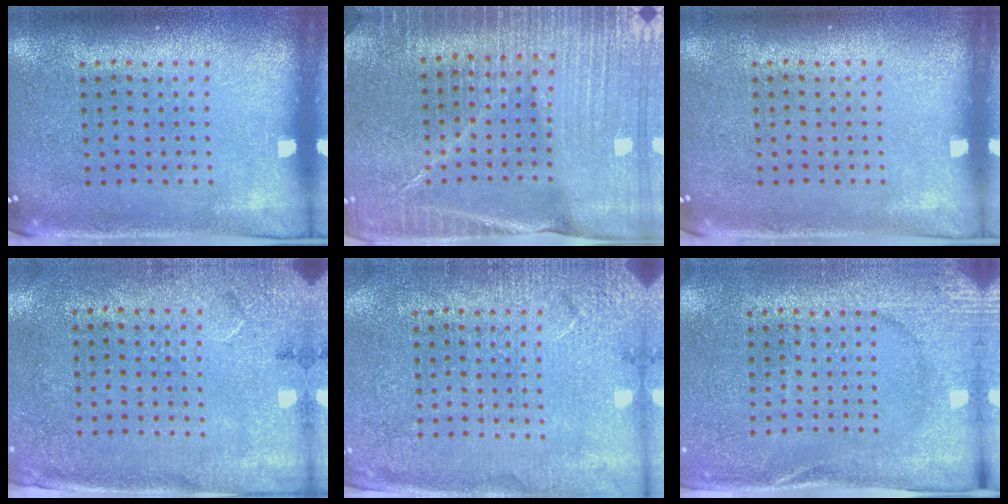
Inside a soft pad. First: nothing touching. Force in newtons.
{"total": 4.3, "press": 4.0, "slide": 1.7}
{"total": 0.0}
{"total": 2.7, "press": 2.2, "slide": 1.6}
{"total": 2.7, "press": 2.7, "slide": 0.1}
{"total": 2.6, "press": 2.6, "slide": 0.4}